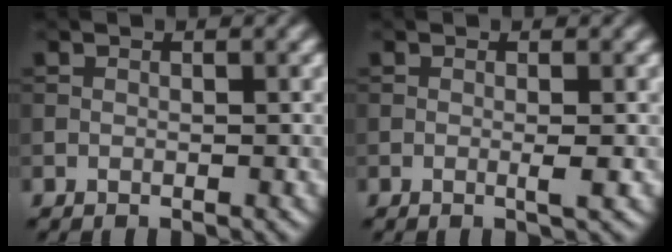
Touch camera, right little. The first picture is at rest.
{"total": 1.1, "force": [-0.1, 0.1, 1.1], "torque": [-0.020, -0.002, -0.004]}